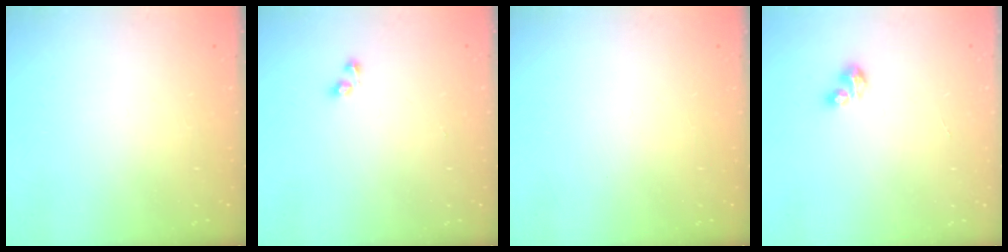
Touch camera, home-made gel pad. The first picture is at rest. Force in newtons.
{"total": 2.9, "press": 2.7, "slide": 1.1}
{"total": 0.0}
{"total": 3.2, "press": 3.2, "slide": 0.4}